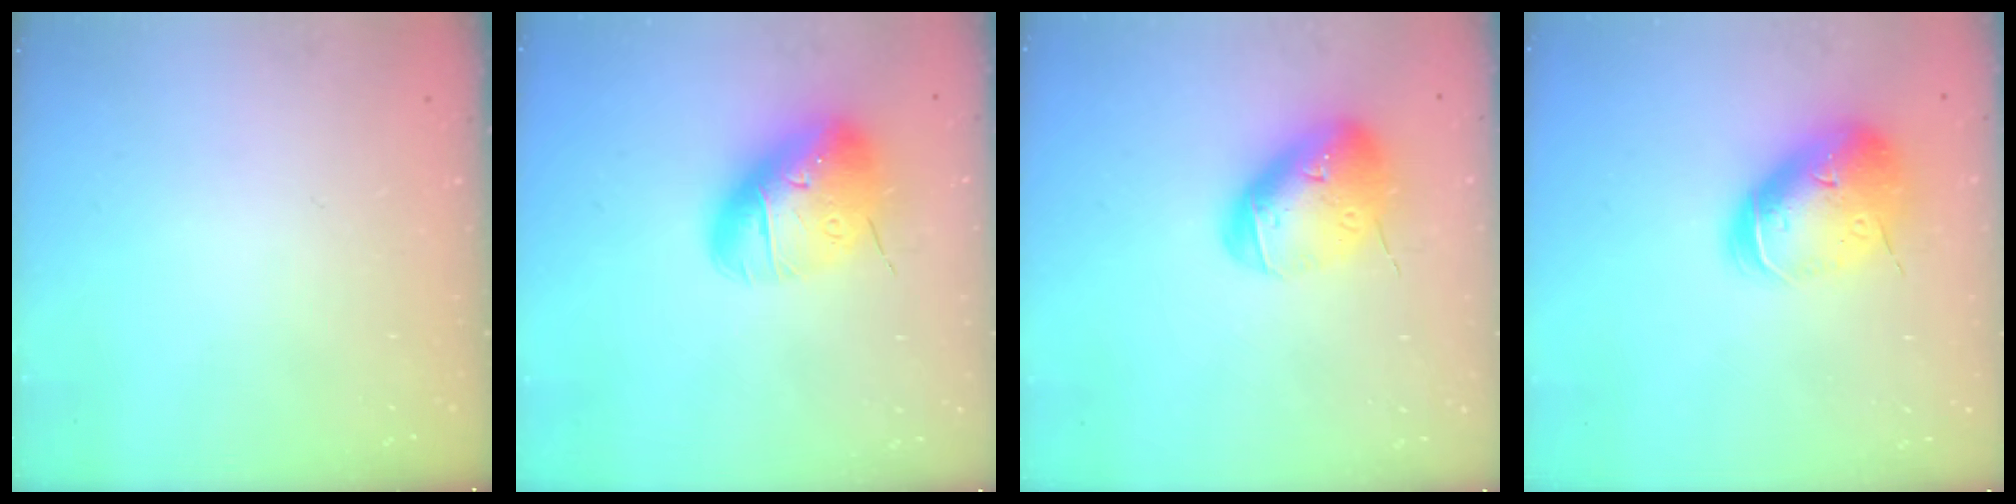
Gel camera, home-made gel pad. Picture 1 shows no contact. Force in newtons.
{"total": 18.5, "press": 18.3, "slide": 2.9}
{"total": 17.1, "press": 17.0, "slide": 2.2}
{"total": 19.8, "press": 19.6, "slide": 3.1}